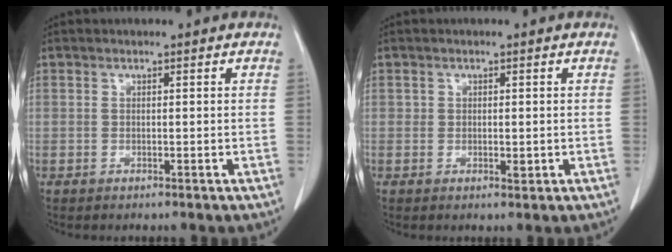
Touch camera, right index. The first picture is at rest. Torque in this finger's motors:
{"motor_torque": [-0.19, 0.19, -0.08, 0.00]}